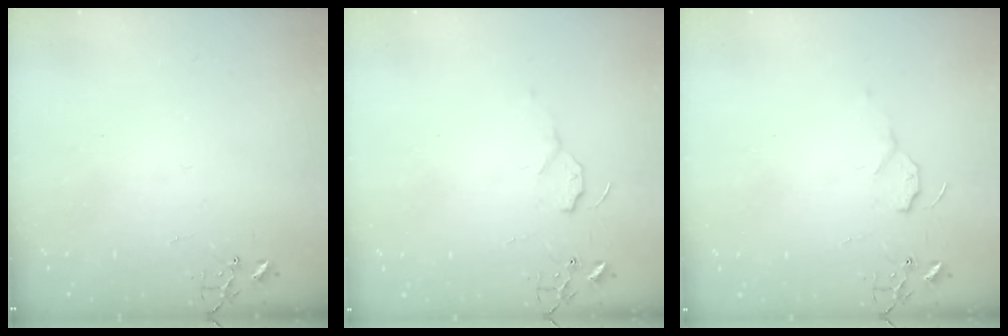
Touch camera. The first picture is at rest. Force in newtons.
{"total": 7.0, "press": 6.9, "slide": 0.8}
{"total": 7.0, "press": 6.9, "slide": 0.8}